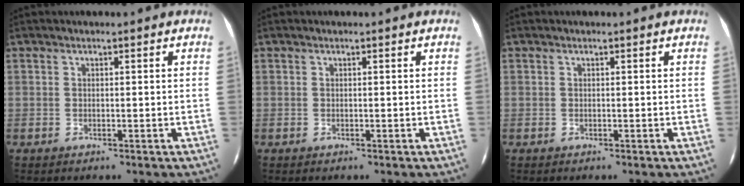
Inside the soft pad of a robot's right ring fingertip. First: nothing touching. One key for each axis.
{"total": 0.0}
{"total": 0.0}